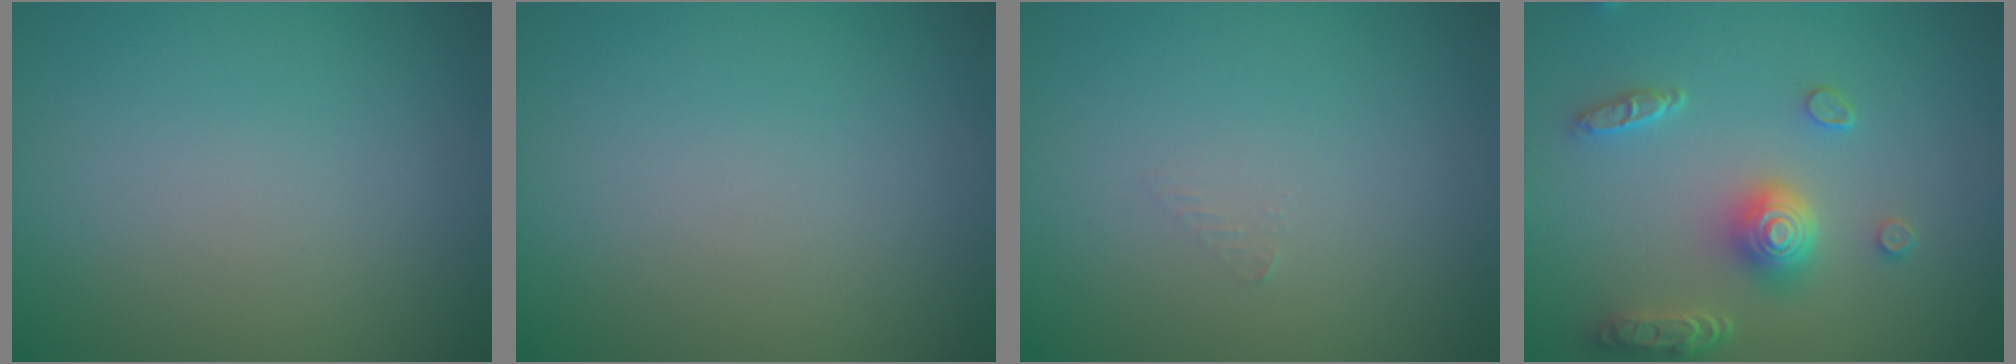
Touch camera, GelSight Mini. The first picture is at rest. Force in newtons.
{"total": 0.0}
{"total": 0.7, "press": 0.7, "slide": 0.1}
{"total": 4.9, "press": 4.1, "slide": 2.8}